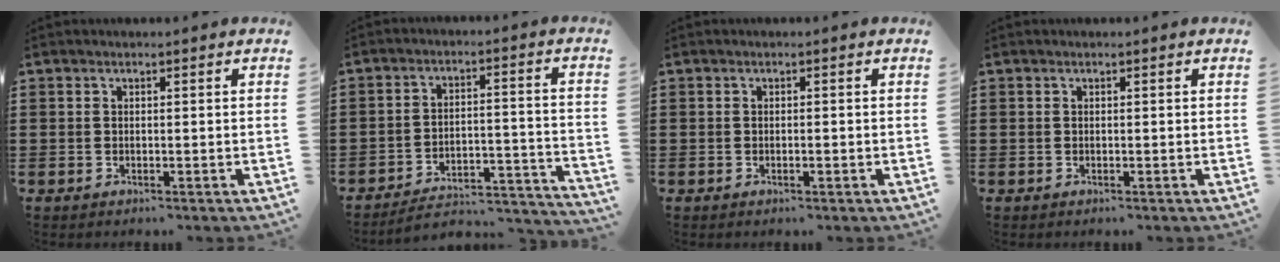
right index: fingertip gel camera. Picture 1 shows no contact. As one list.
[{"total": 3.5, "force": [-3.1, 1.0, 1.4], "torque": [-0.032, -0.010, -0.069]}, {"total": 0.9, "force": [-0.3, 0.2, 0.8], "torque": [-0.016, -0.005, -0.004]}, {"total": 0.0}]